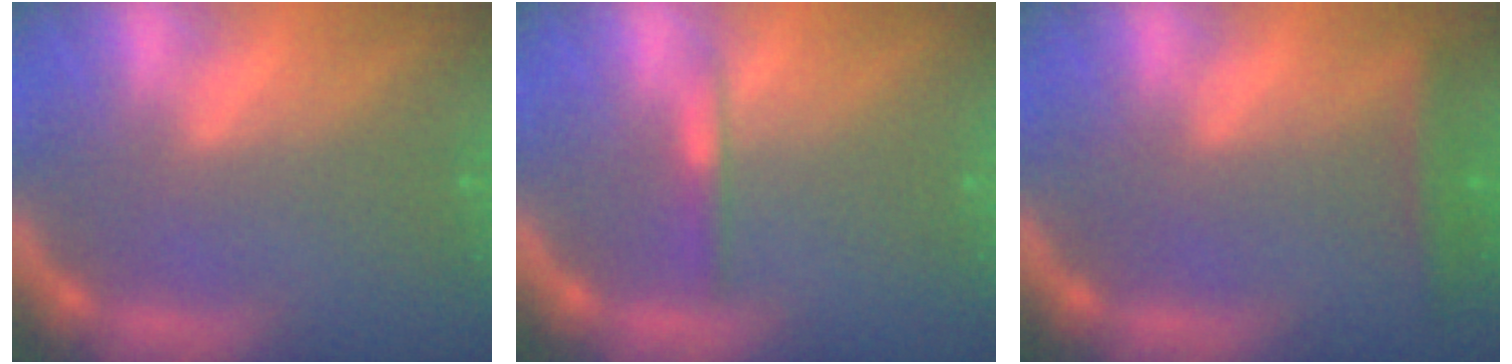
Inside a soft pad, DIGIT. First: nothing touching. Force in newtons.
{"total": 1.4}
{"total": 2.4}